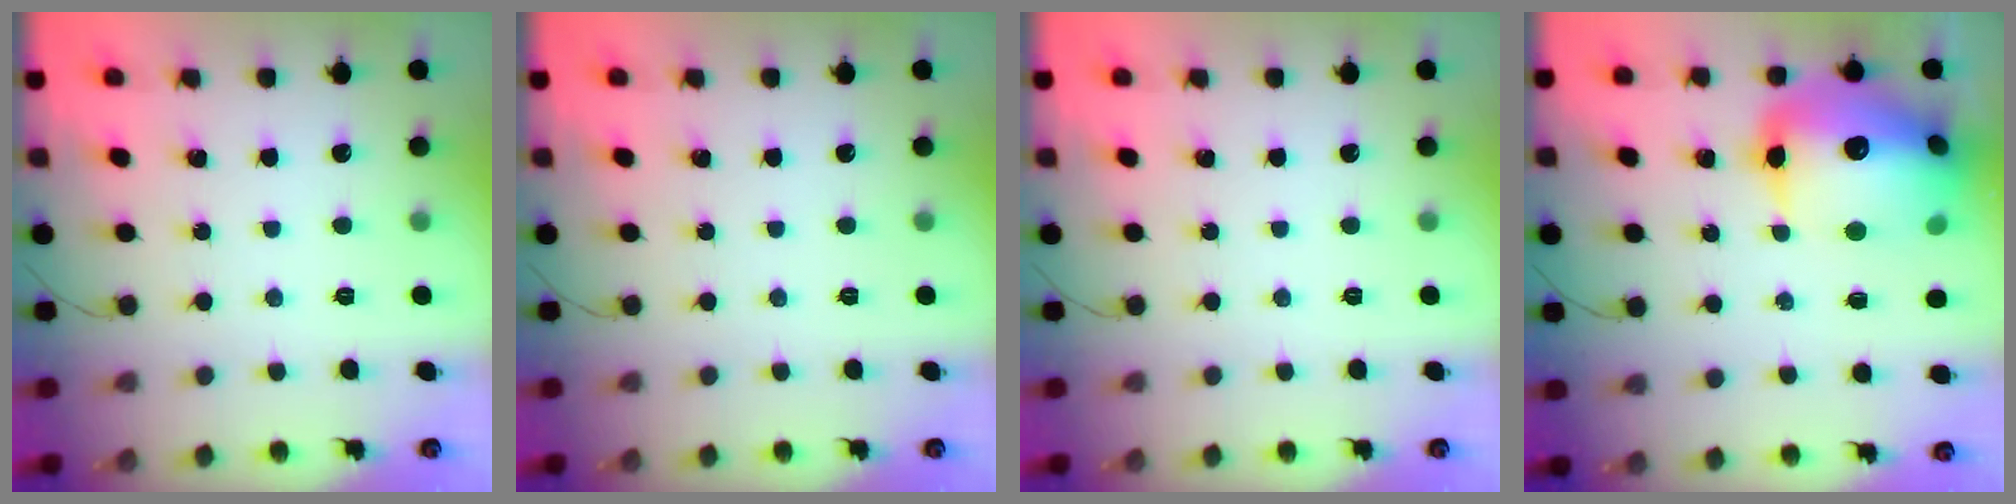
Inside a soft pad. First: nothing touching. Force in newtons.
{"total": 0.0}
{"total": 0.0}
{"total": 24.9, "press": 24.4, "slide": 5.1}